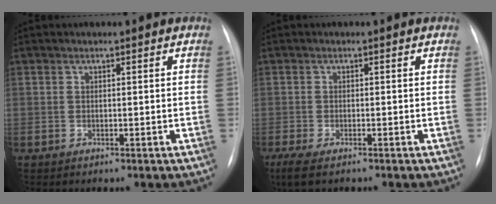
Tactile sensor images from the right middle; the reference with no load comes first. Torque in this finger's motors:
{"motor_torque": [0.27, -0.36, 0.12, 0.03]}